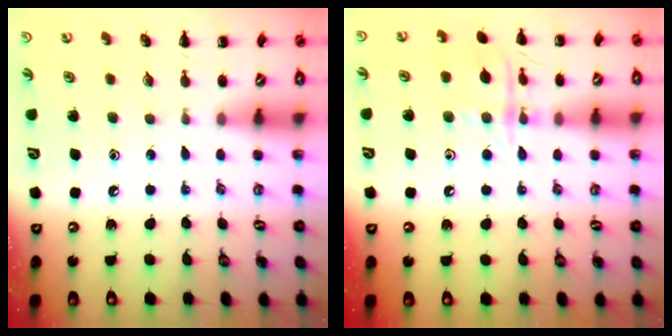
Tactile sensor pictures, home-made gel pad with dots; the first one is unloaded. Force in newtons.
{"total": 10.8, "press": 10.7, "slide": 0.6}